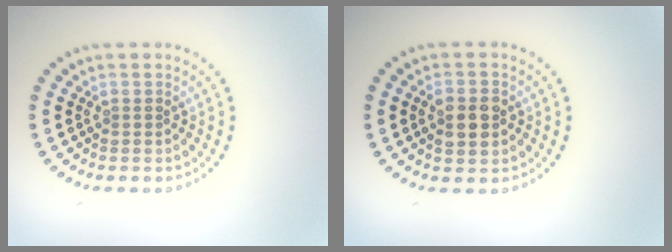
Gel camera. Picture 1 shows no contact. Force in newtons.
{"total": 2.8, "press": 2.8, "slide": 0.2}